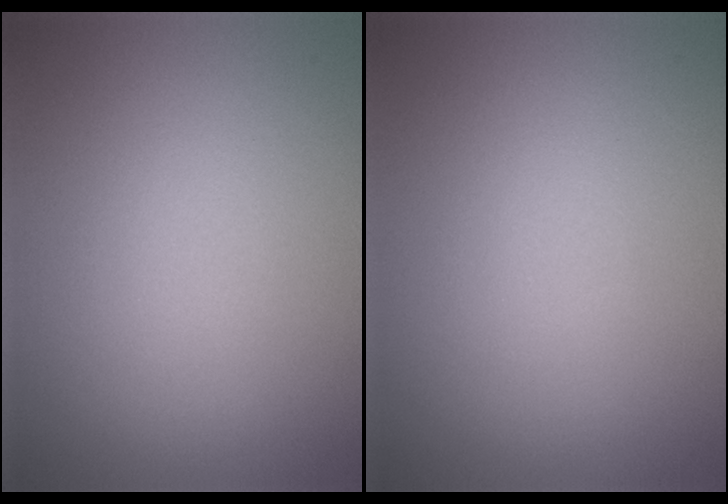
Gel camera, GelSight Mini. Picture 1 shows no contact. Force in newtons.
{"total": 0.0}